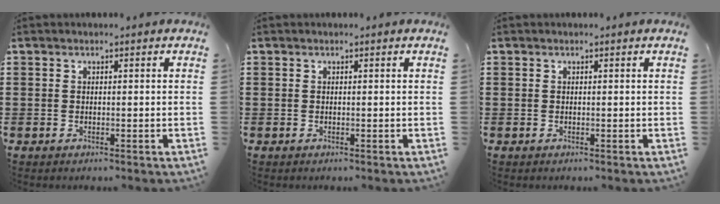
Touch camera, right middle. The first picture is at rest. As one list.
[{"total": 0.0}, {"total": 0.0}]